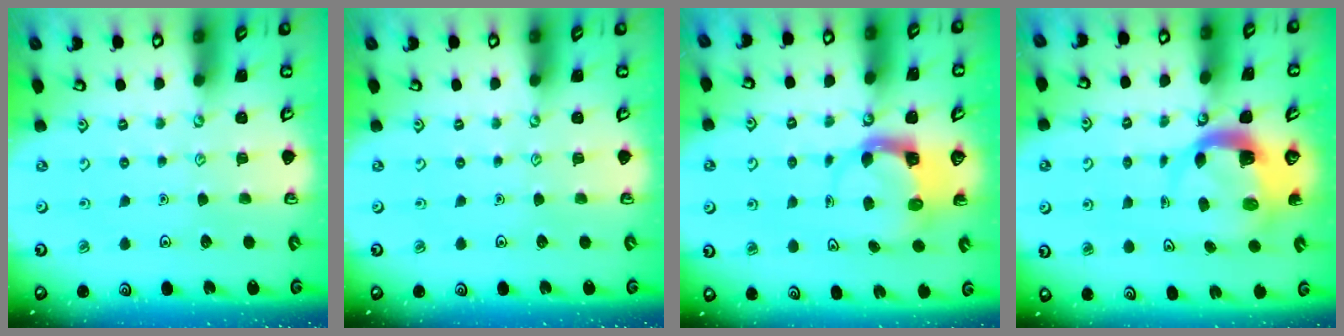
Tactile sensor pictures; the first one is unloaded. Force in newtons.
{"total": 0.0}
{"total": 3.7, "press": 3.6, "slide": 0.6}
{"total": 4.8, "press": 4.8, "slide": 0.7}